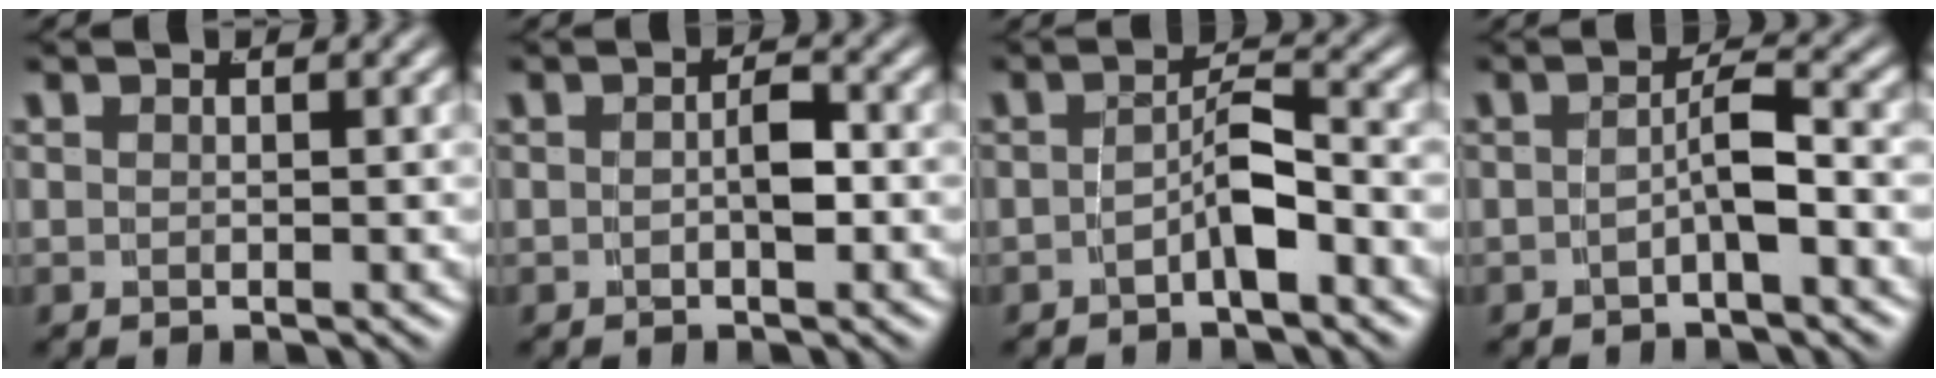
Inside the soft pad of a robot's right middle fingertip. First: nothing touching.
{"total": 1.5, "force": [-0.6, 0.3, 1.4], "torque": [-0.017, -0.003, -0.005]}
{"total": 2.8, "force": [-1.9, 0.4, 2.0], "torque": [-0.030, -0.006, -0.028]}
{"total": 2.3, "force": [-1.4, -0.1, 1.8], "torque": [-0.027, -0.004, -0.021]}